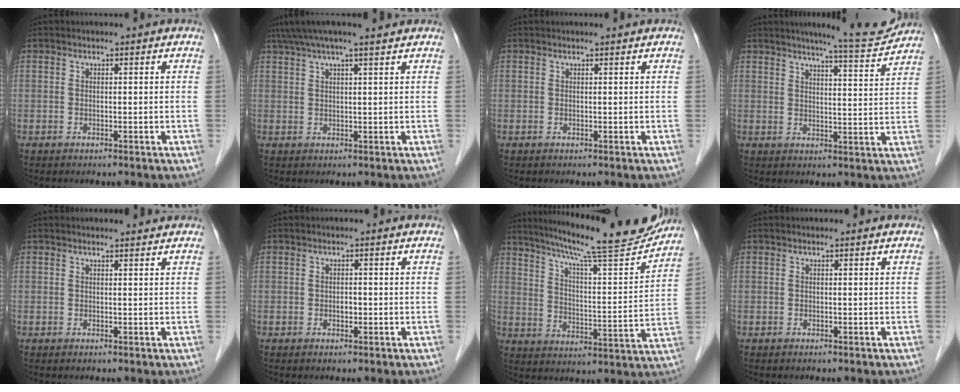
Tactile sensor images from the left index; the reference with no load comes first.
{"total": 9.3, "force": [7.7, -0.3, 5.2], "torque": [-0.088, 0.039, 0.109]}
{"total": 0.7, "force": [0.7, -0.1, 0.1], "torque": [-0.008, 0.002, 0.011]}
{"total": 8.1, "force": [7.6, -0.4, 2.7], "torque": [-0.046, -0.014, 0.099]}
{"total": 1.6, "force": [1.6, 0.0, 0.0], "torque": [-0.010, 0.001, 0.021]}
{"total": 0.8, "force": [-0.2, 0.5, 0.6], "torque": [-0.011, 0.001, -0.005]}
{"total": 19.8, "force": [17.9, 0.7, 8.6], "torque": [-0.141, -0.030, 0.255]}
{"total": 0.0}